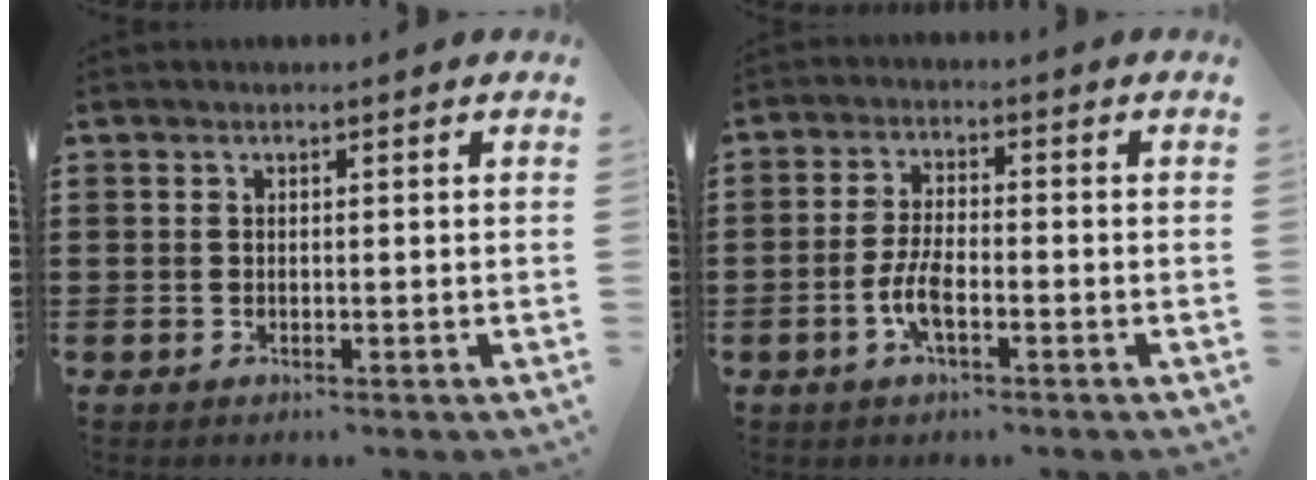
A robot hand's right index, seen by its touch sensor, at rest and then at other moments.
{"total": 4.9, "force": [-1.9, 1.6, 4.2], "torque": [-0.107, -0.006, -0.044]}